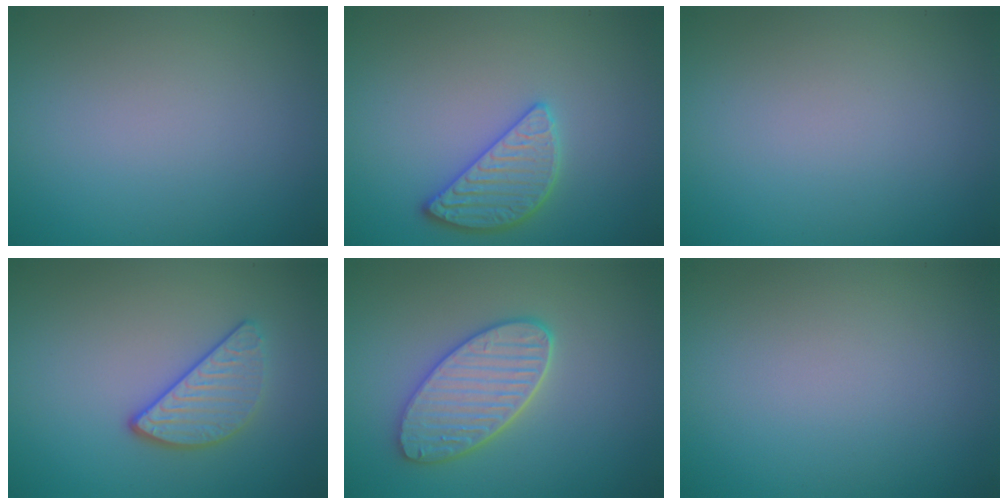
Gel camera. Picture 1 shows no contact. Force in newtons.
{"total": 2.8, "press": 2.8, "slide": 0.6}
{"total": 0.0}
{"total": 3.0, "press": 2.6, "slide": 1.3}
{"total": 4.7, "press": 4.2, "slide": 2.1}
{"total": 0.0}